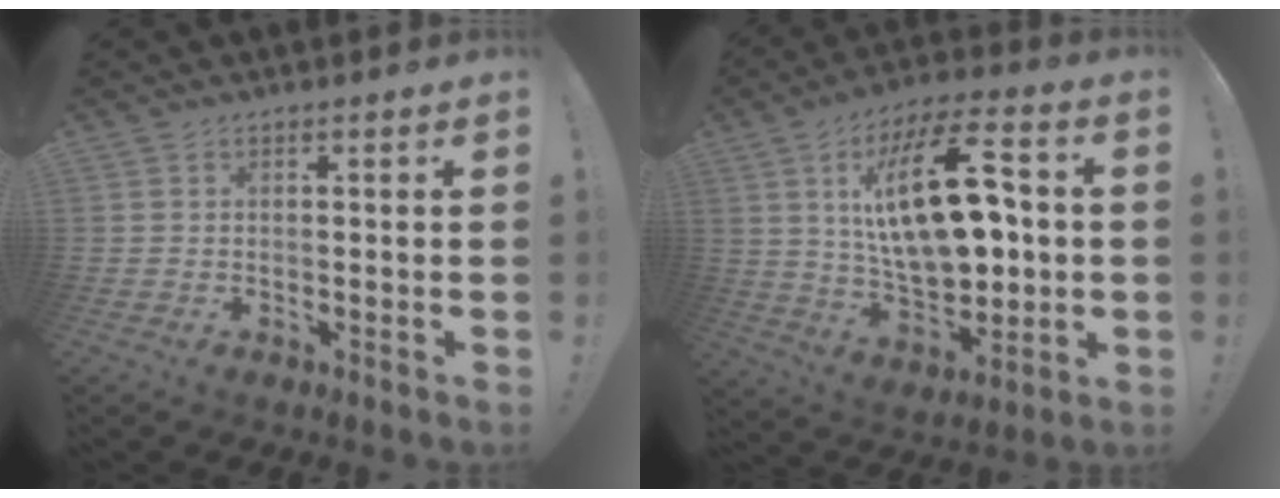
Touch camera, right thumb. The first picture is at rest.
{"total": 24.9, "force": [4.1, 12.2, 21.3], "torque": [-0.370, -0.011, 0.062]}